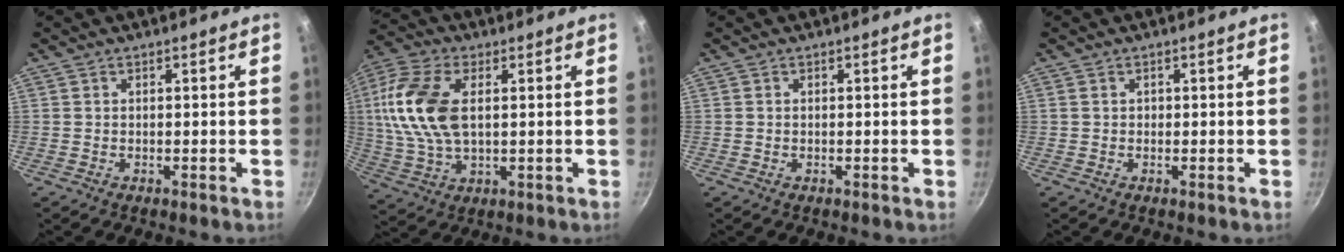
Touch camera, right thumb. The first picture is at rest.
{"total": 15.7, "force": [2.6, 8.9, 12.6], "torque": [-0.254, 0.005, 0.045]}
{"total": 0.0}
{"total": 0.7, "force": [0.1, 0.6, 0.2], "torque": [0.000, 0.002, 0.001]}